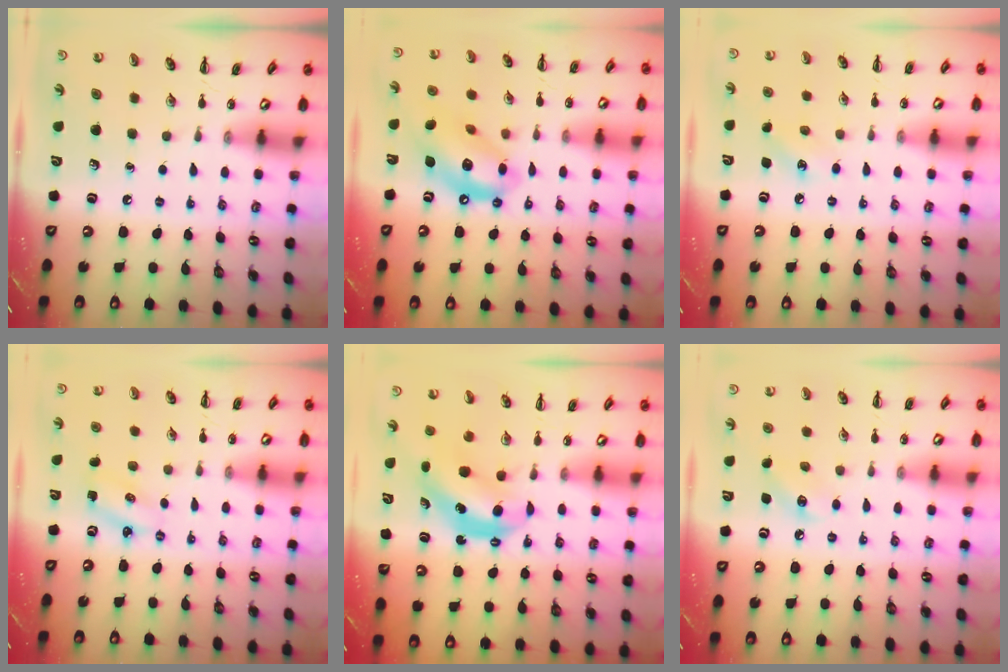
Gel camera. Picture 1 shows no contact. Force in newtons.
{"total": 13.8, "press": 13.3, "slide": 3.7}
{"total": 6.4, "press": 6.2, "slide": 1.7}
{"total": 2.0, "press": 1.9, "slide": 0.6}
{"total": 5.8, "press": 5.8, "slide": 0.5}
{"total": 5.4, "press": 5.2, "slide": 1.5}